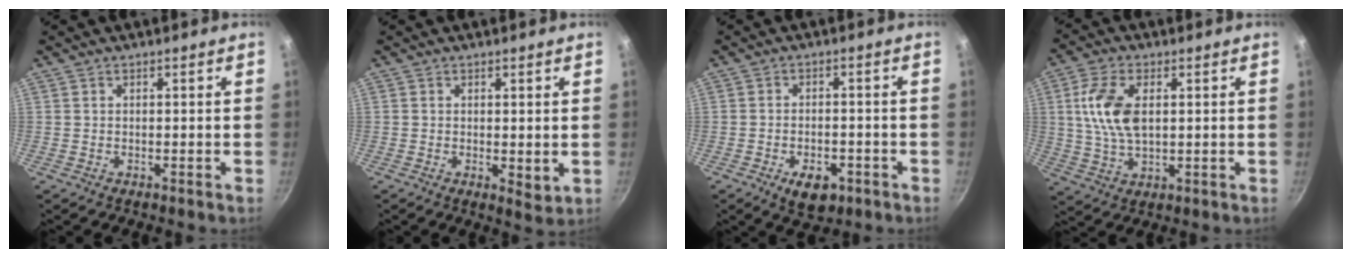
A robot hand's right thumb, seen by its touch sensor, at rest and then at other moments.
{"total": 3.1, "force": [0.2, 1.5, 2.7], "torque": [-0.040, -0.012, 0.004]}
{"total": 6.8, "force": [-3.2, 3.8, 4.6], "torque": [-0.057, 0.013, -0.041]}
{"total": 10.4, "force": [2.0, 5.6, 8.5], "torque": [-0.162, 0.001, 0.037]}